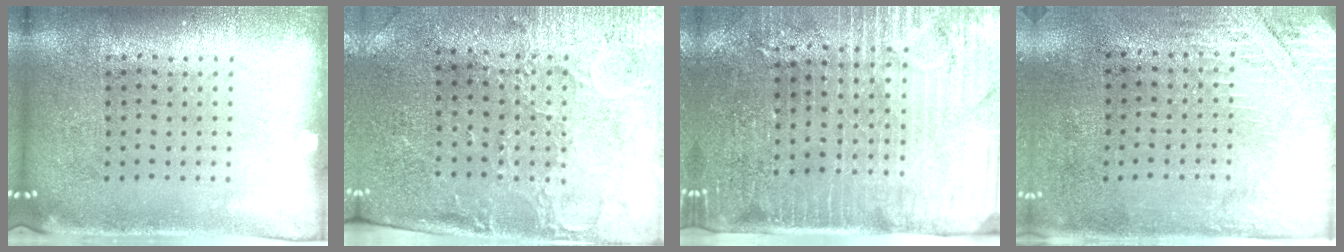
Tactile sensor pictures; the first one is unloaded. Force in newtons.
{"total": 3.0, "press": 2.6, "slide": 1.5}
{"total": 3.5, "press": 3.2, "slide": 1.4}
{"total": 2.7, "press": 2.3, "slide": 1.4}